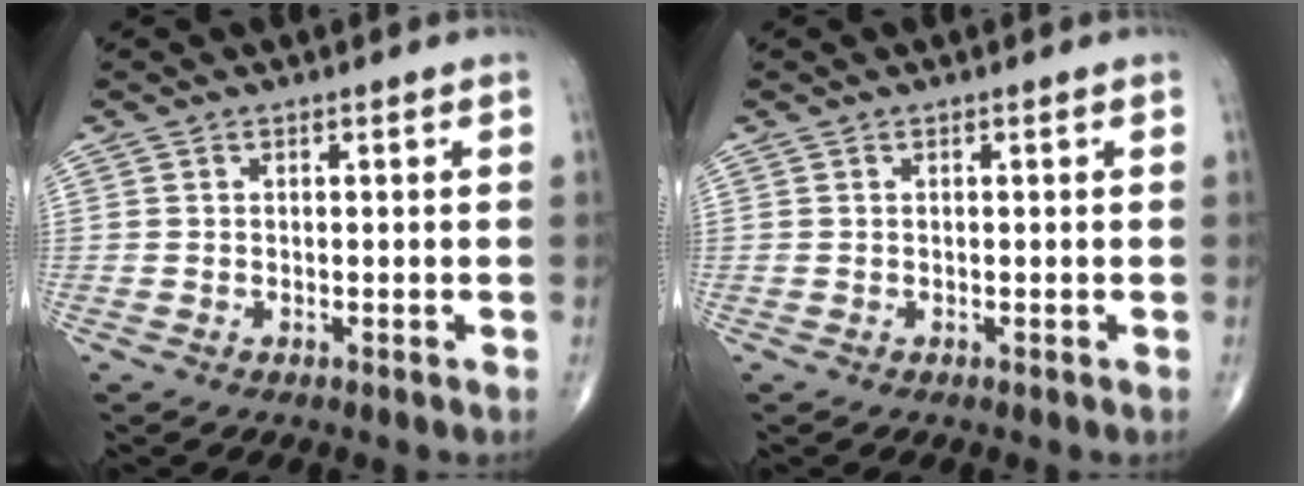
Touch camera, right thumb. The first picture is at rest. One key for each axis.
{"total": 0.0}